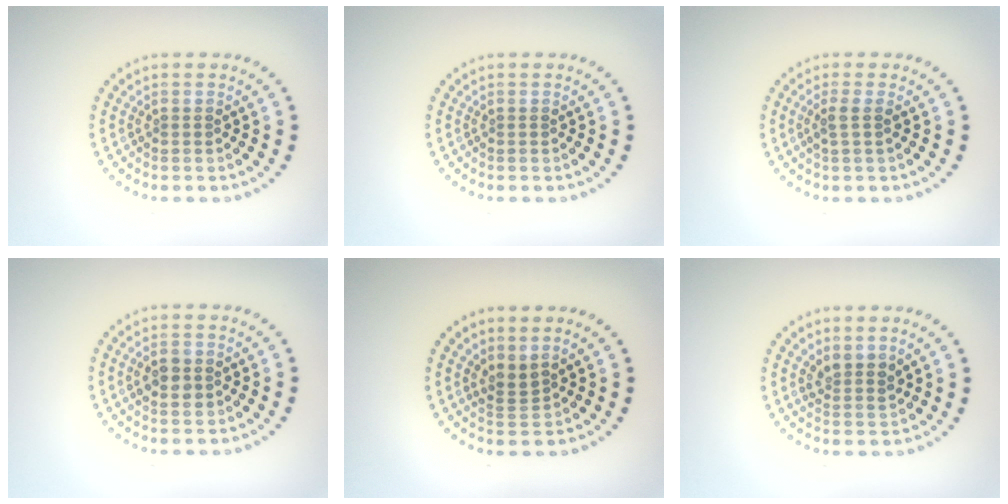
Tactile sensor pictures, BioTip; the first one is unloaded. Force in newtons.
{"total": 0.0}
{"total": 1.5, "press": 1.1, "slide": 0.9}
{"total": 2.1, "press": 2.1, "slide": 0.1}
{"total": 1.8, "press": 1.3, "slide": 1.2}
{"total": 2.1, "press": 1.7, "slide": 1.3}